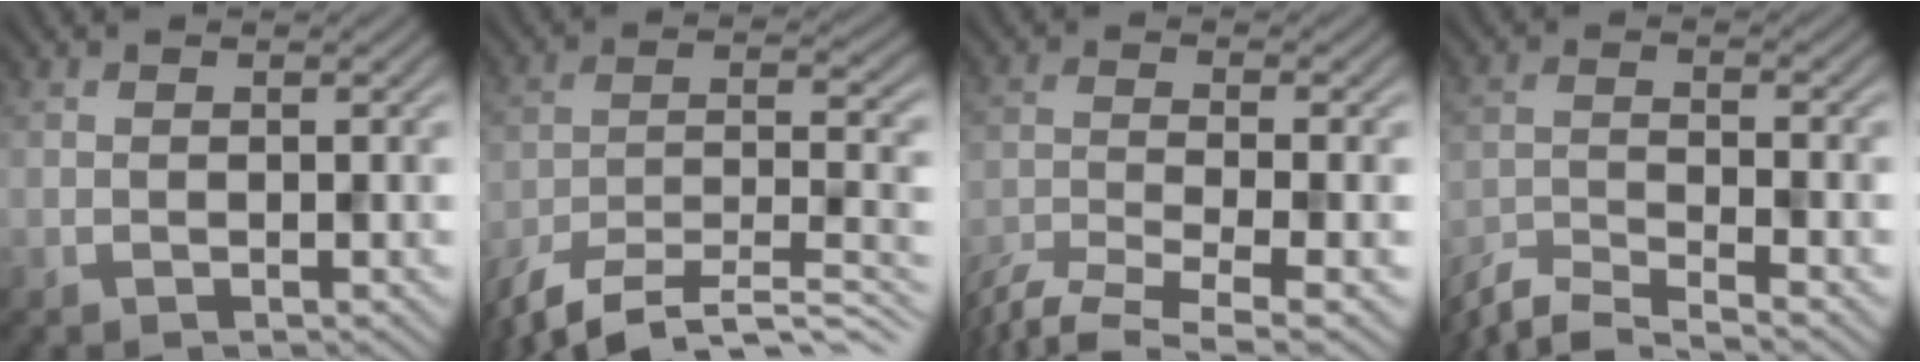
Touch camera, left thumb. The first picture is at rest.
{"total": 12.8, "force": [-10.3, 2.9, 7.0], "torque": [-0.133, -0.006, -0.171]}
{"total": 8.0, "force": [-6.1, 1.6, 5.0], "torque": [-0.100, -0.018, -0.112]}
{"total": 6.4, "force": [-5.6, 0.9, 2.9], "torque": [-0.058, -0.011, -0.111]}